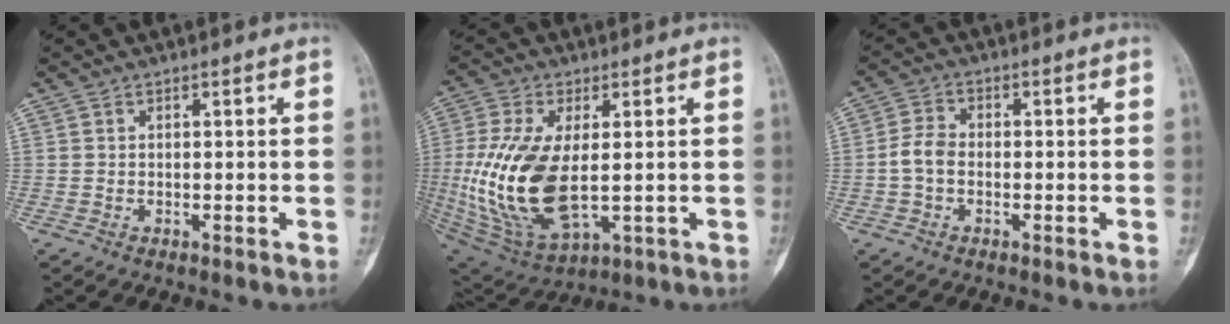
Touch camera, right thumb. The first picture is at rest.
{"total": 18.8, "force": [-0.5, 9.3, 16.4], "torque": [-0.351, -0.014, 0.011]}
{"total": 4.2, "force": [-1.0, 3.0, 2.9], "torque": [-0.056, 0.013, -0.026]}